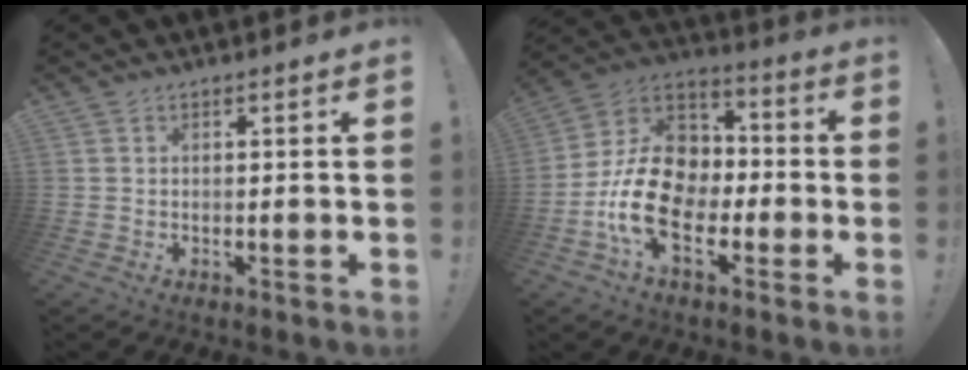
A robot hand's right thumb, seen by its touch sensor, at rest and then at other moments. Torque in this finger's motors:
{"motor_torque": [1.94, 2.13, 1.57, -1.20, 0.49]}